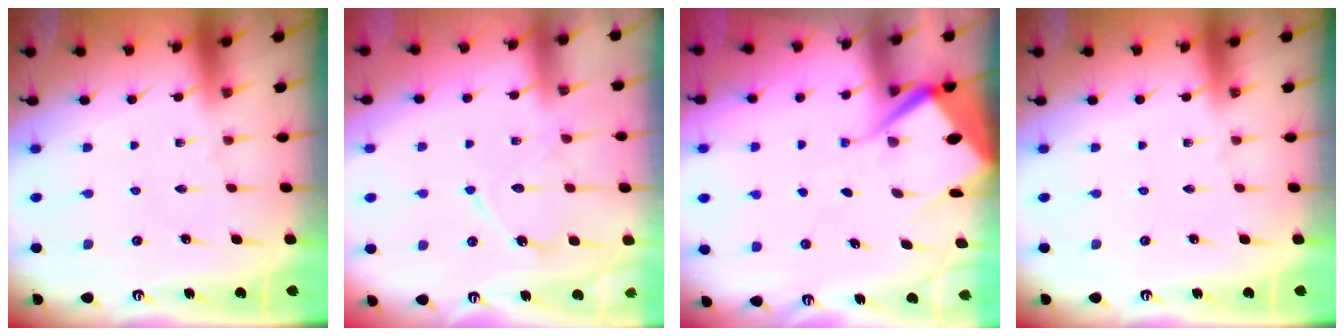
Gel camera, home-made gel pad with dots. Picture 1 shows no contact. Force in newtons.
{"total": 12.1, "press": 12.0, "slide": 1.0}
{"total": 8.7, "press": 8.6, "slide": 0.8}
{"total": 0.0}